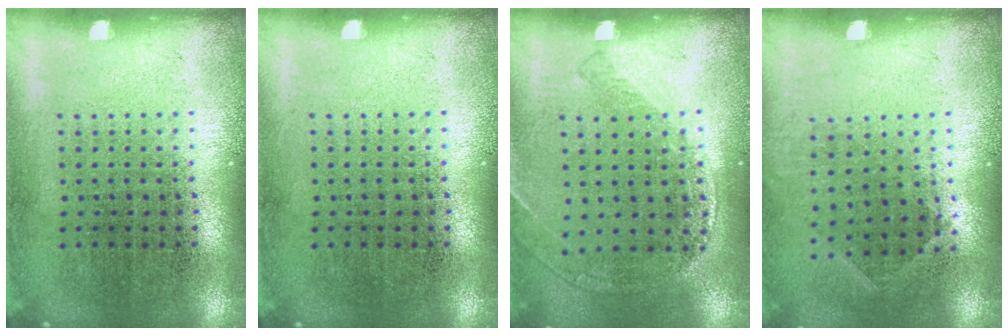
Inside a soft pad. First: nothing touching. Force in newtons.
{"total": 0.0}
{"total": 1.1, "press": 1.1, "slide": 0.2}
{"total": 0.9, "press": 0.6, "slide": 0.6}